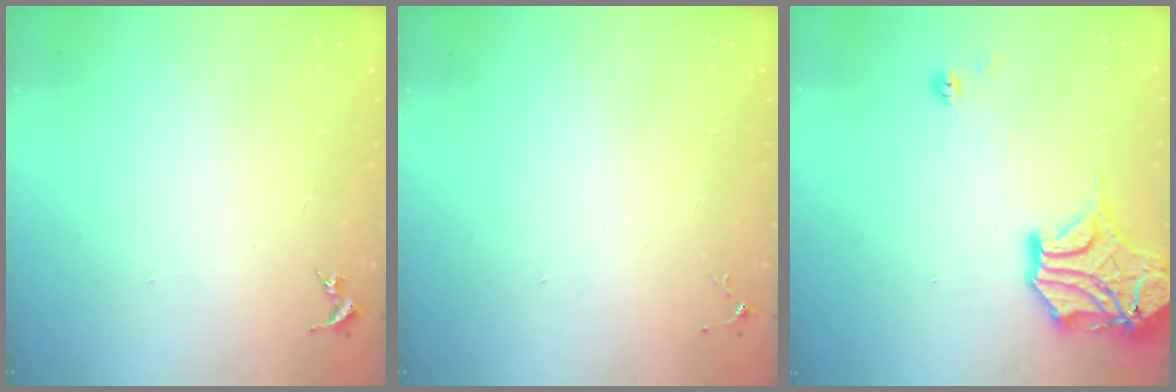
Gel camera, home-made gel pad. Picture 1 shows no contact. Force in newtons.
{"total": 3.3, "press": 3.3, "slide": 0.5}
{"total": 15.2, "press": 15.1, "slide": 2.2}